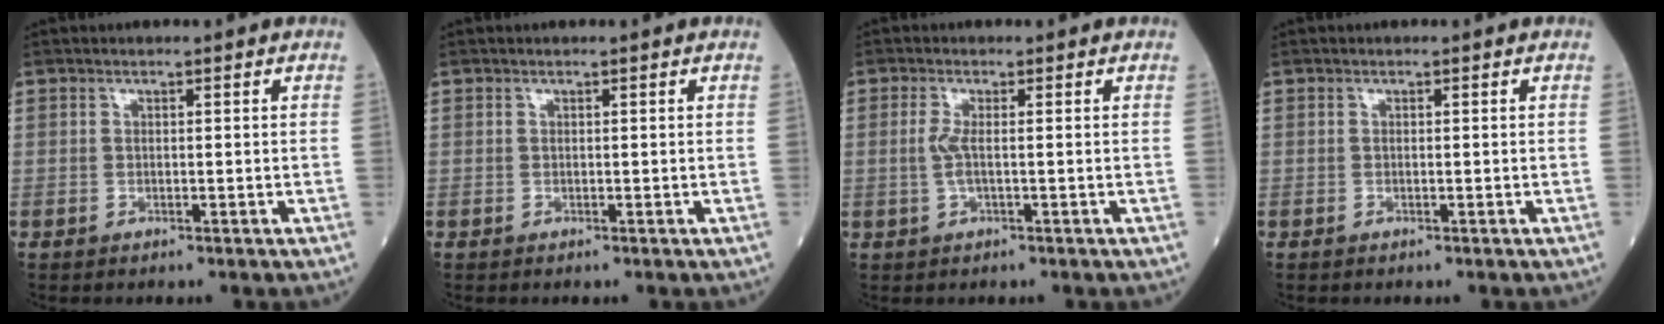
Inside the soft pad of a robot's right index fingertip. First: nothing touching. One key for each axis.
{"total": 0.0}
{"total": 2.2, "fx": 0.0, "fy": 0.3, "fz": 2.2, "tx": -0.053, "ty": -0.002, "tz": -0.002}
{"total": 0.0}